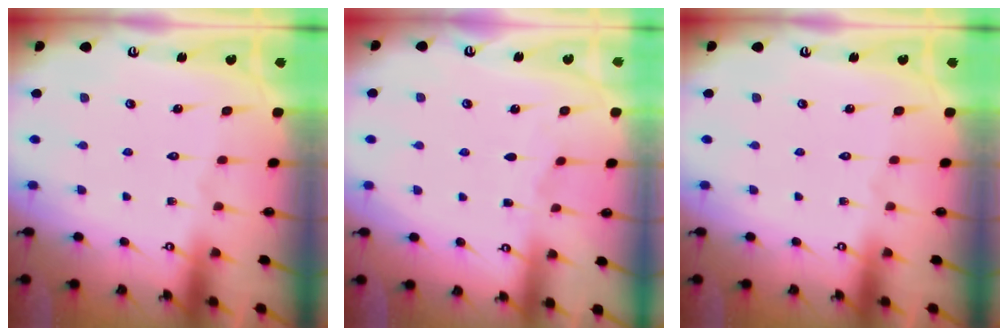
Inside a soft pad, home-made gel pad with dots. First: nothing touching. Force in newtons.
{"total": 1.6, "press": 1.6, "slide": 0.3}
{"total": 0.0}